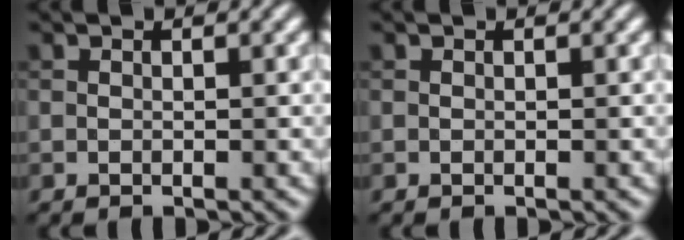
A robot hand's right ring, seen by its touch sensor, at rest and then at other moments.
{"total": 0.0}